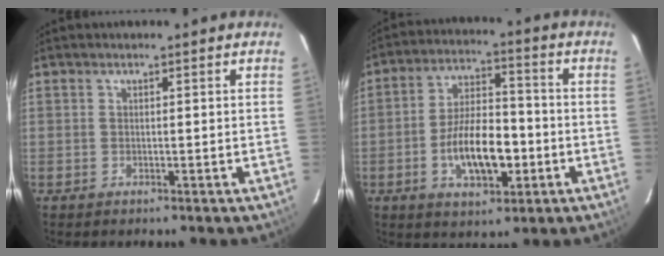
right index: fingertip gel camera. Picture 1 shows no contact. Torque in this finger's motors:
{"motor_torque": [0.46, -0.18, 0.34, 0.17]}